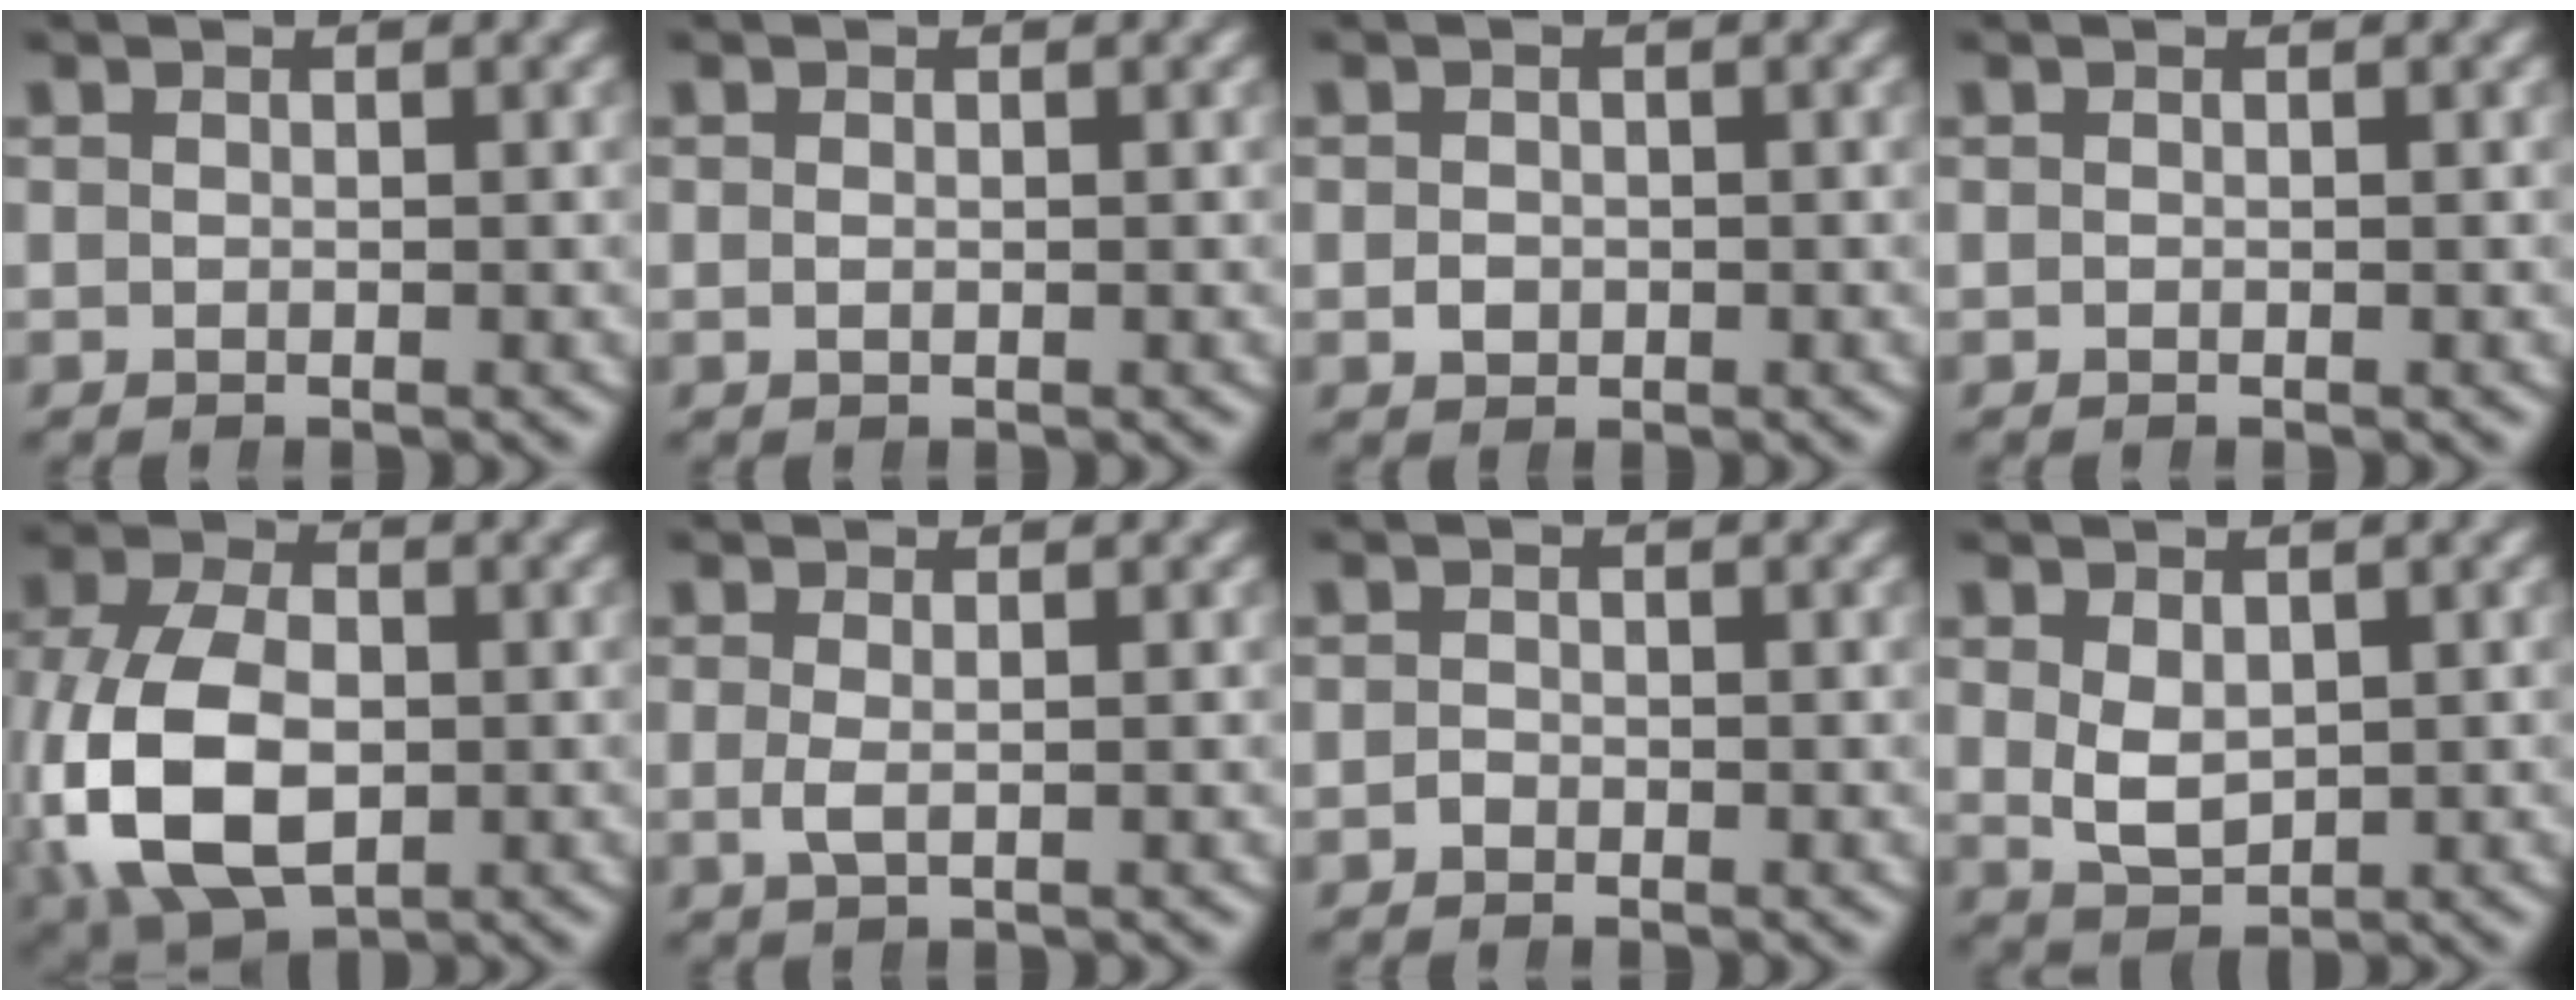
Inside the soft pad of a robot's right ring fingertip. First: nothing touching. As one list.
[{"total": 0.0}, {"total": 0.0}, {"total": 0.0}, {"total": 10.3, "force": [-1.6, 7.4, 6.9], "torque": [-0.182, -0.048, 0.003]}, {"total": 0.9, "force": [-0.2, 0.0, 0.9], "torque": [-0.033, -0.019, 0.004]}, {"total": 0.6, "force": [-0.6, 0.0, -0.1], "torque": [-0.005, -0.008, -0.010]}, {"total": 2.7, "force": [0.1, 1.9, 1.9], "torque": [-0.051, -0.023, 0.021]}]